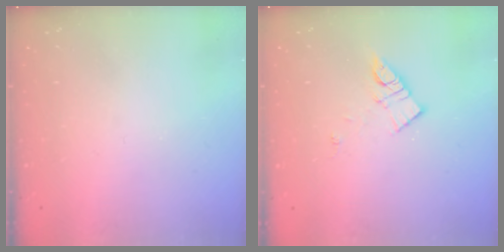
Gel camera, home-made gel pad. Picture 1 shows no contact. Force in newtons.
{"total": 9.4, "press": 9.4, "slide": 0.4}